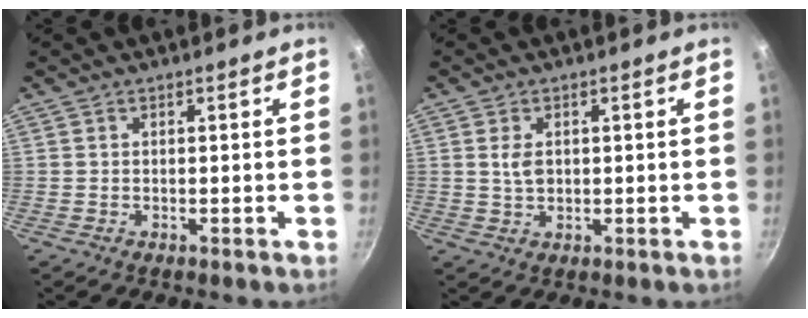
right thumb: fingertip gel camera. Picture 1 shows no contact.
{"total": 3.3, "force": [0.6, 2.2, 2.4], "torque": [-0.036, -0.002, 0.014]}